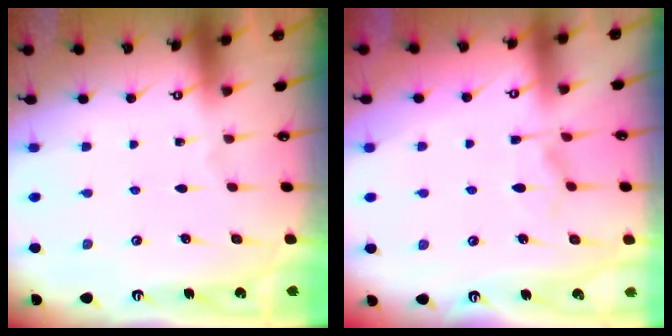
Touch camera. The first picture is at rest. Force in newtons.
{"total": 1.2, "press": 0.8, "slide": 0.9}